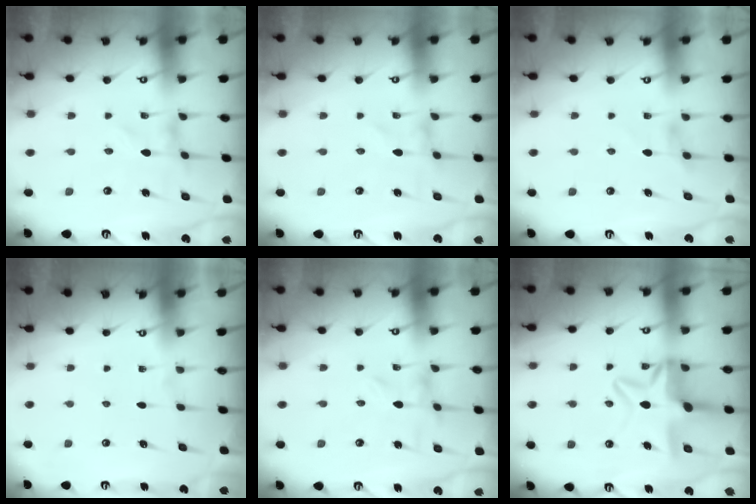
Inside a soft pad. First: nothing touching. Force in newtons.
{"total": 0.8, "press": 0.8, "slide": 0.1}
{"total": 1.3, "press": 1.3, "slide": 0.3}
{"total": 0.0}
{"total": 0.0}
{"total": 10.1, "press": 10.0, "slide": 1.7}